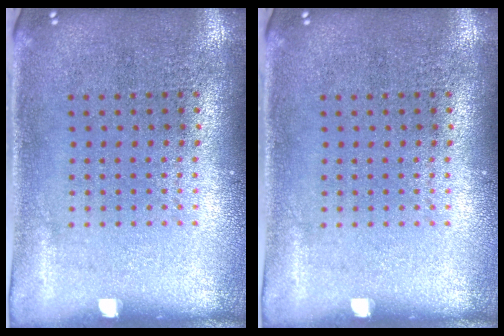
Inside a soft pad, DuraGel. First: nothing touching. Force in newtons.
{"total": 0.0}